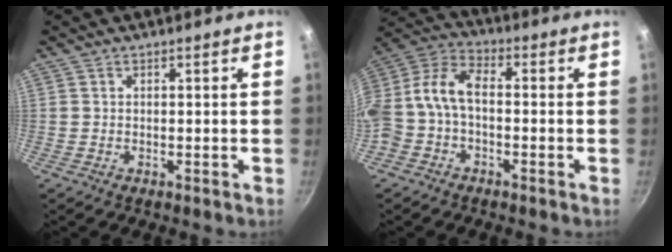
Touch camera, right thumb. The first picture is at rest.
{"total": 10.2, "force": [-1.7, 6.5, 7.6], "torque": [-0.153, 0.048, -0.048]}